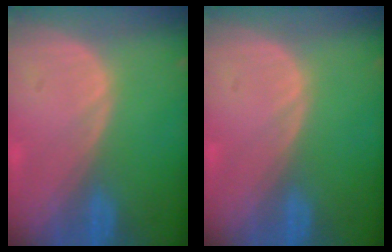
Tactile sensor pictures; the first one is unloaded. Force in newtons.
{"total": 0.0}